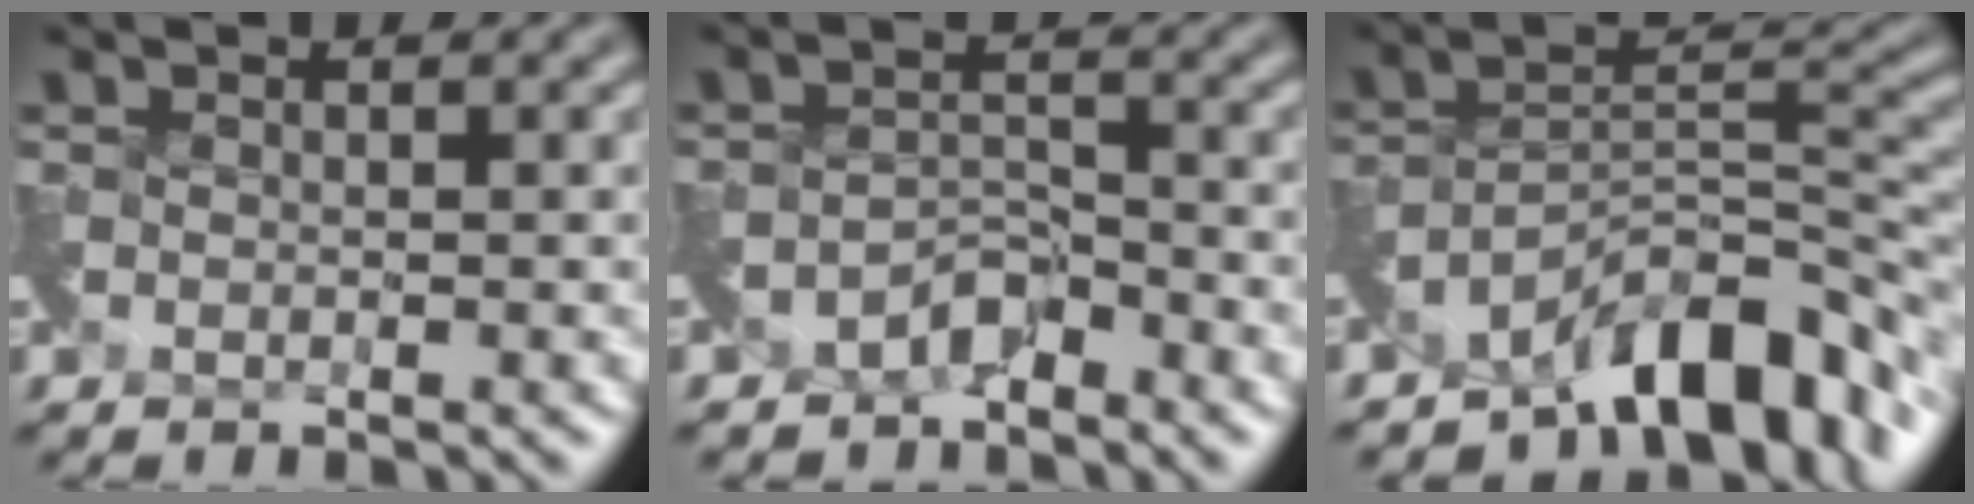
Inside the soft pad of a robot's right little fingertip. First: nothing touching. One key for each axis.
{"total": 2.2, "fx": -2.1, "fy": 0.4, "fz": 0.3, "tx": -0.007, "ty": 0.001, "tz": -0.040}
{"total": 8.7, "fx": -6.3, "fy": 2.3, "fz": 5.6, "tx": -0.067, "ty": 0.007, "tz": -0.114}